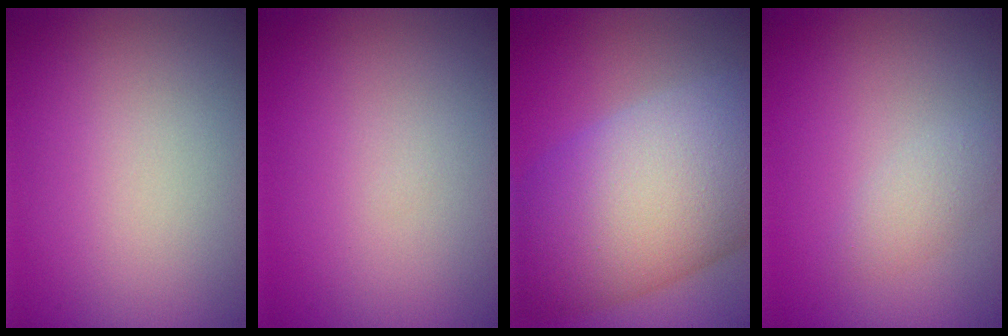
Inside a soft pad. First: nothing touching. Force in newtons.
{"total": 0.0}
{"total": 13.8, "press": 13.8, "slide": 0.7}
{"total": 1.5, "press": 1.5, "slide": 0.1}